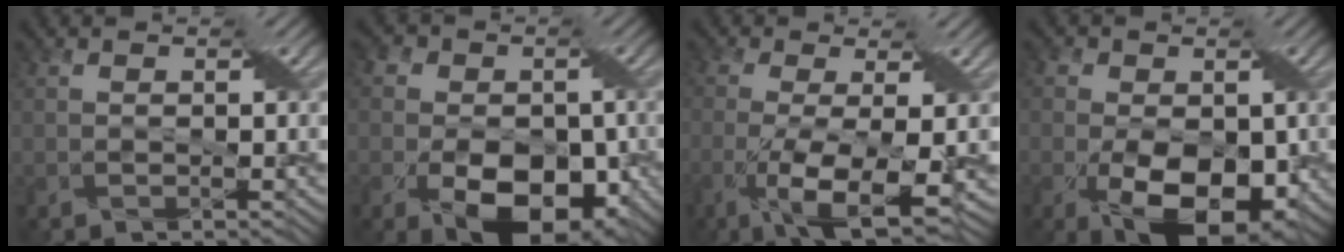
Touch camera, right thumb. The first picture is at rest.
{"total": 13.4, "force": [-4.1, 8.9, 9.1], "torque": [-0.125, -0.028, -0.061]}
{"total": 9.6, "force": [-3.5, 3.0, 8.5], "torque": [-0.175, -0.013, -0.057]}
{"total": 12.2, "force": [-3.3, 7.4, 9.1], "torque": [-0.162, -0.035, -0.040]}